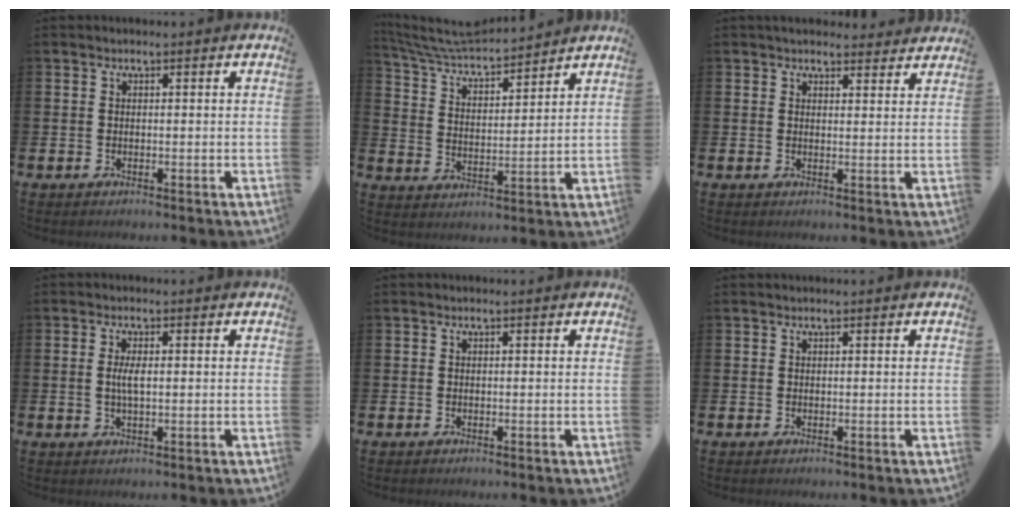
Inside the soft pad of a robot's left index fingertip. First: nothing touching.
{"total": 6.1, "force": [5.9, 1.0, 1.0], "torque": [-0.049, -0.049, 0.101]}
{"total": 3.2, "force": [3.1, 0.8, 0.1], "torque": [0.010, -0.020, 0.054]}
{"total": 2.4, "force": [0.3, 0.8, 2.3], "torque": [-0.038, 0.000, 0.001]}
{"total": 0.0}
{"total": 0.0}